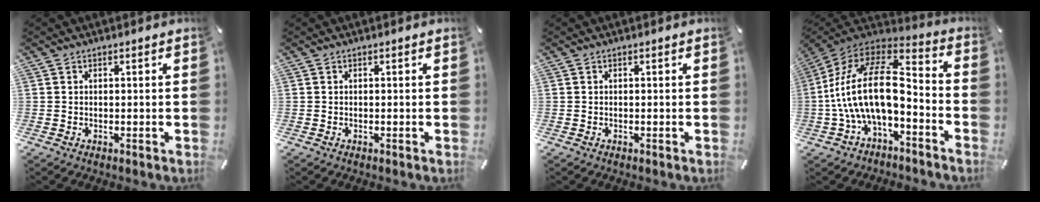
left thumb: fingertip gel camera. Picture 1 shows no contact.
{"total": 0.0}
{"total": 0.0}
{"total": 21.5, "force": [-2.3, 11.7, 17.9], "torque": [-0.373, 0.020, -0.036]}